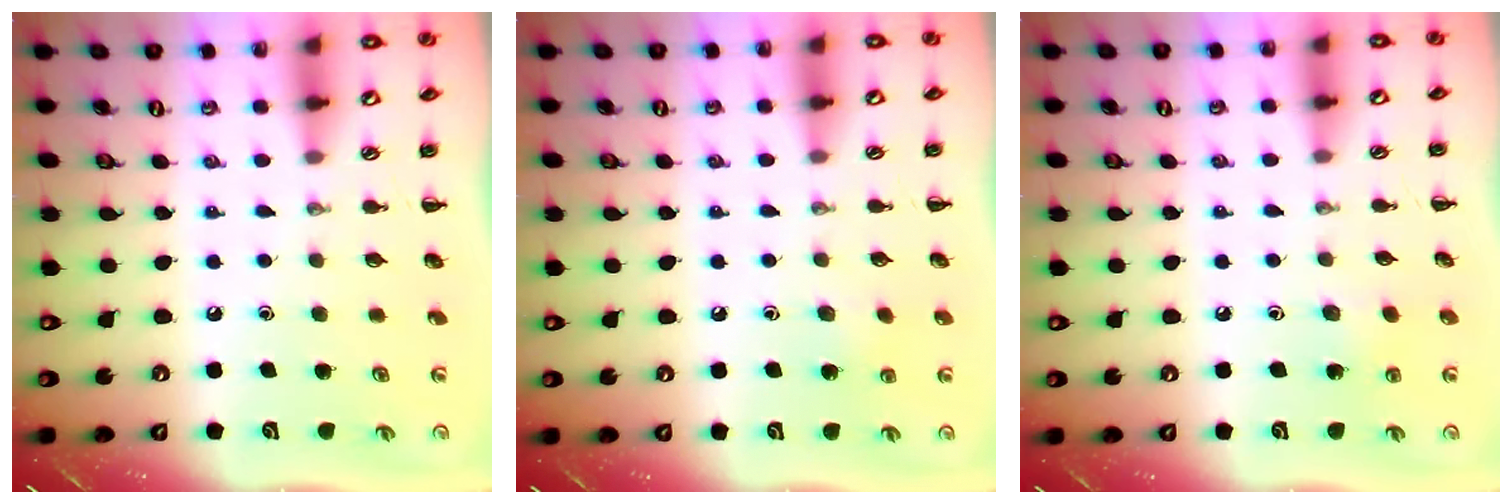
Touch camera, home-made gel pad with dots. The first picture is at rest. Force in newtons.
{"total": 6.1, "press": 5.8, "slide": 1.8}
{"total": 5.8, "press": 5.5, "slide": 1.7}